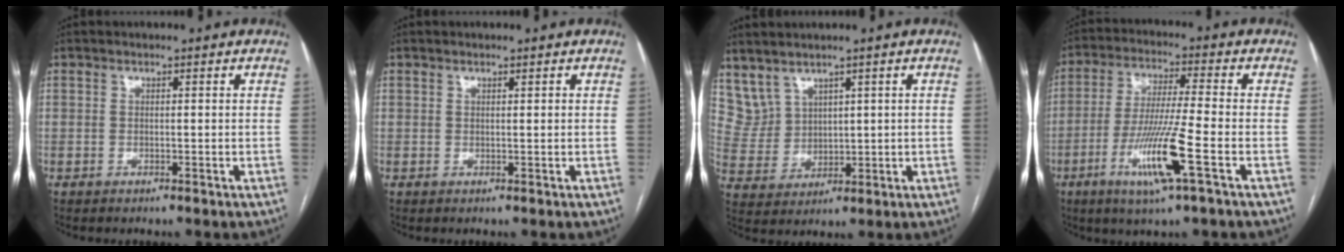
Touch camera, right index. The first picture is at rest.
{"total": 0.6, "force": [0.4, 0.1, 0.4], "torque": [-0.008, -0.002, 0.005]}
{"total": 5.6, "force": [4.3, 3.4, 1.1], "torque": [-0.035, 0.018, 0.109]}
{"total": 11.6, "force": [-4.5, -0.5, 10.7], "torque": [-0.211, -0.020, -0.087]}